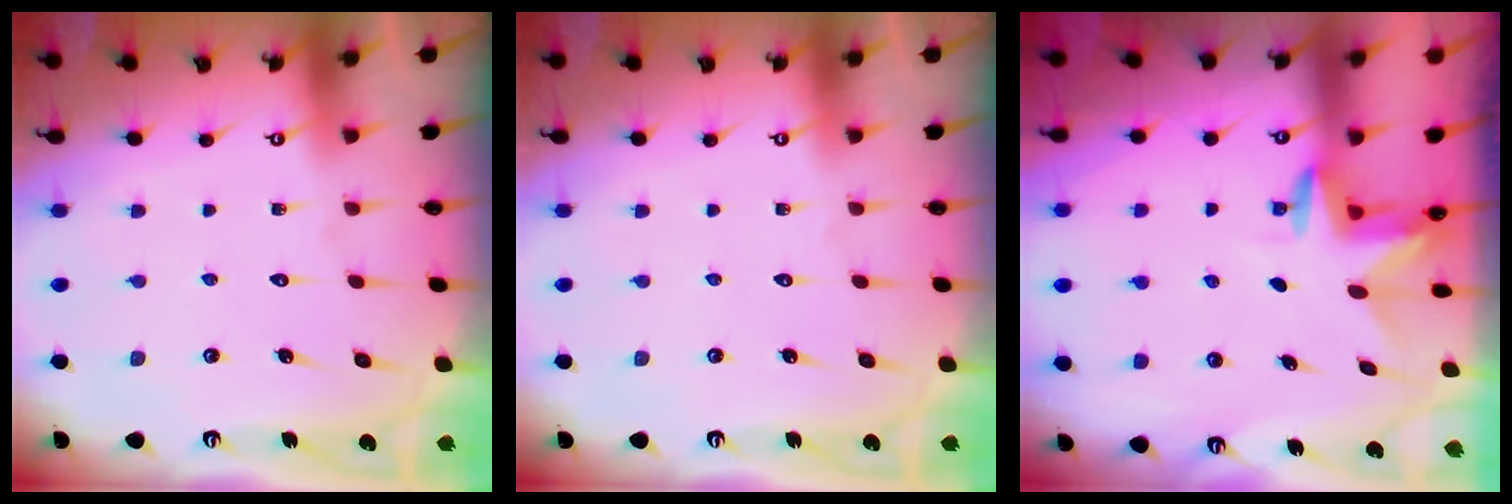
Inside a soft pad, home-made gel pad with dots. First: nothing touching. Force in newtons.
{"total": 0.0}
{"total": 3.2, "press": 3.2, "slide": 0.3}